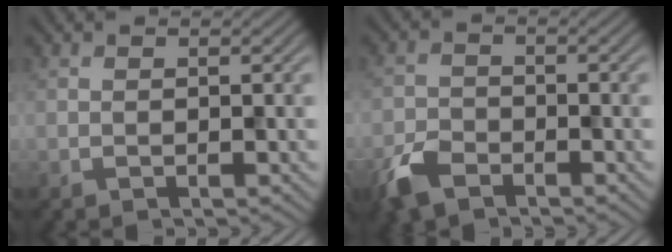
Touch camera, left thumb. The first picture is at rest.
{"total": 4.6, "force": [-3.3, 2.3, 2.3], "torque": [-0.050, -0.008, -0.075]}